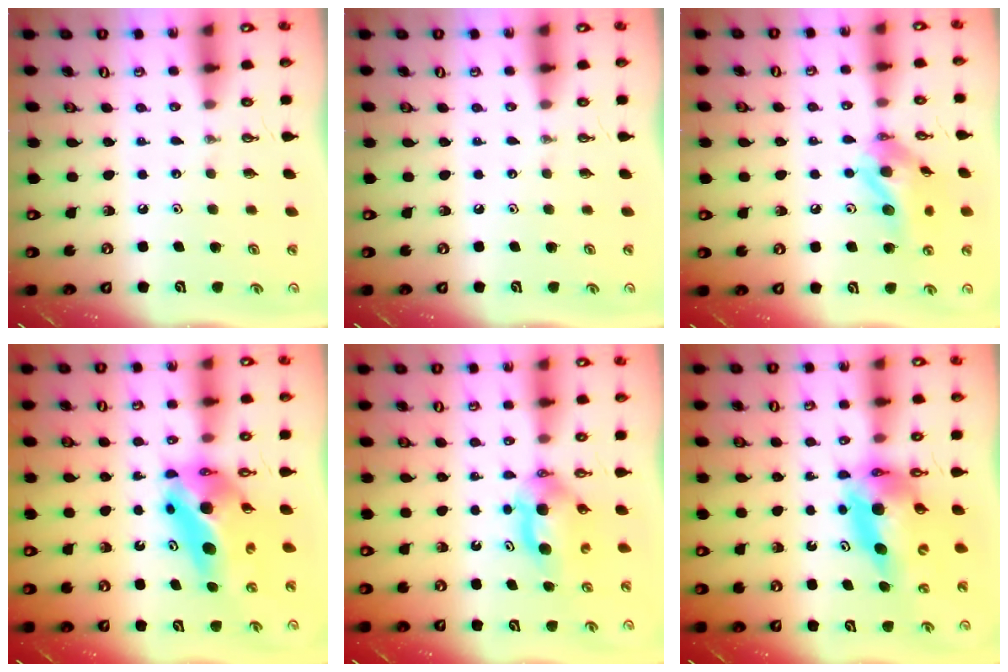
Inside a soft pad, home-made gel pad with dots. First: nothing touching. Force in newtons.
{"total": 0.0}
{"total": 14.3, "press": 14.2, "slide": 1.8}
{"total": 14.3, "press": 13.6, "slide": 4.4}
{"total": 5.9, "press": 5.6, "slide": 1.9}
{"total": 11.6, "press": 11.6, "slide": 1.1}